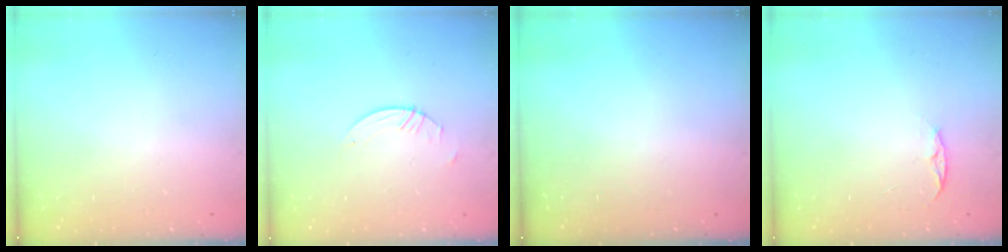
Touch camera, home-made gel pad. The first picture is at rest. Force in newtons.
{"total": 0.8, "press": 0.8, "slide": 0.2}
{"total": 0.0}
{"total": 4.5, "press": 4.5, "slide": 0.6}